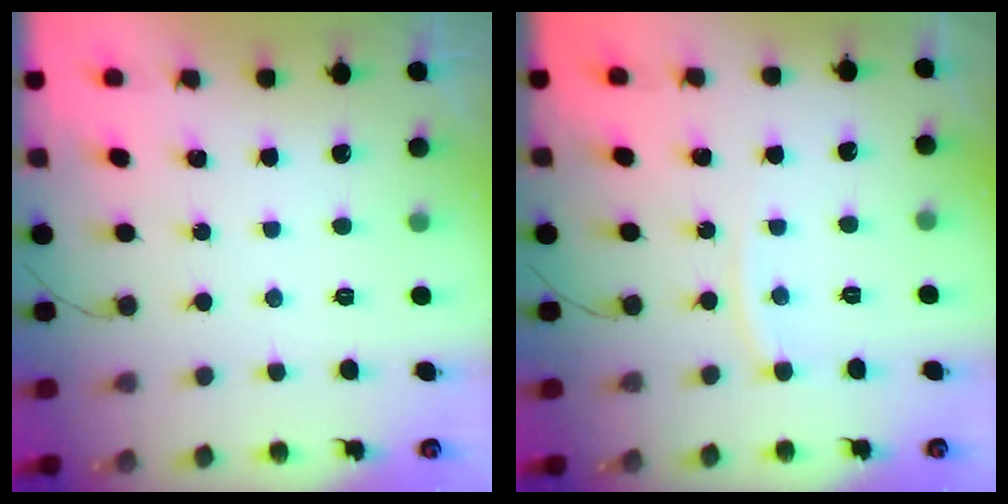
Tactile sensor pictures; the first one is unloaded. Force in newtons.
{"total": 5.0, "press": 5.0, "slide": 0.5}